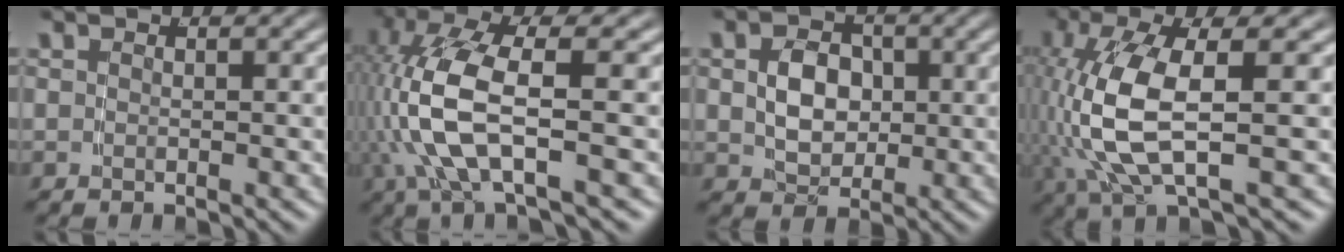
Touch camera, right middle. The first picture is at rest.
{"total": 6.8, "force": [-0.1, 2.3, 6.5], "torque": [-0.155, -0.014, 0.008]}
{"total": 3.7, "force": [0.2, 2.6, 2.6], "torque": [-0.042, -0.013, 0.015]}
{"total": 6.9, "force": [-0.1, 2.1, 6.6], "torque": [-0.157, -0.012, 0.012]}